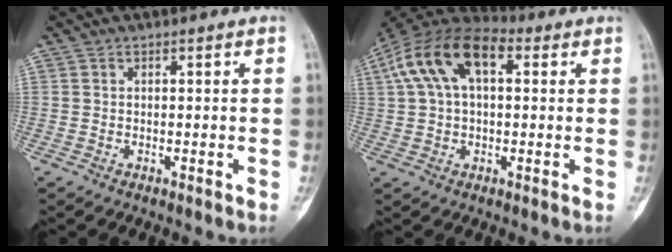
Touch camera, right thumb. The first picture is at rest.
{"total": 15.0, "force": [4.2, 8.3, 11.8], "torque": [-0.221, 0.038, 0.067]}